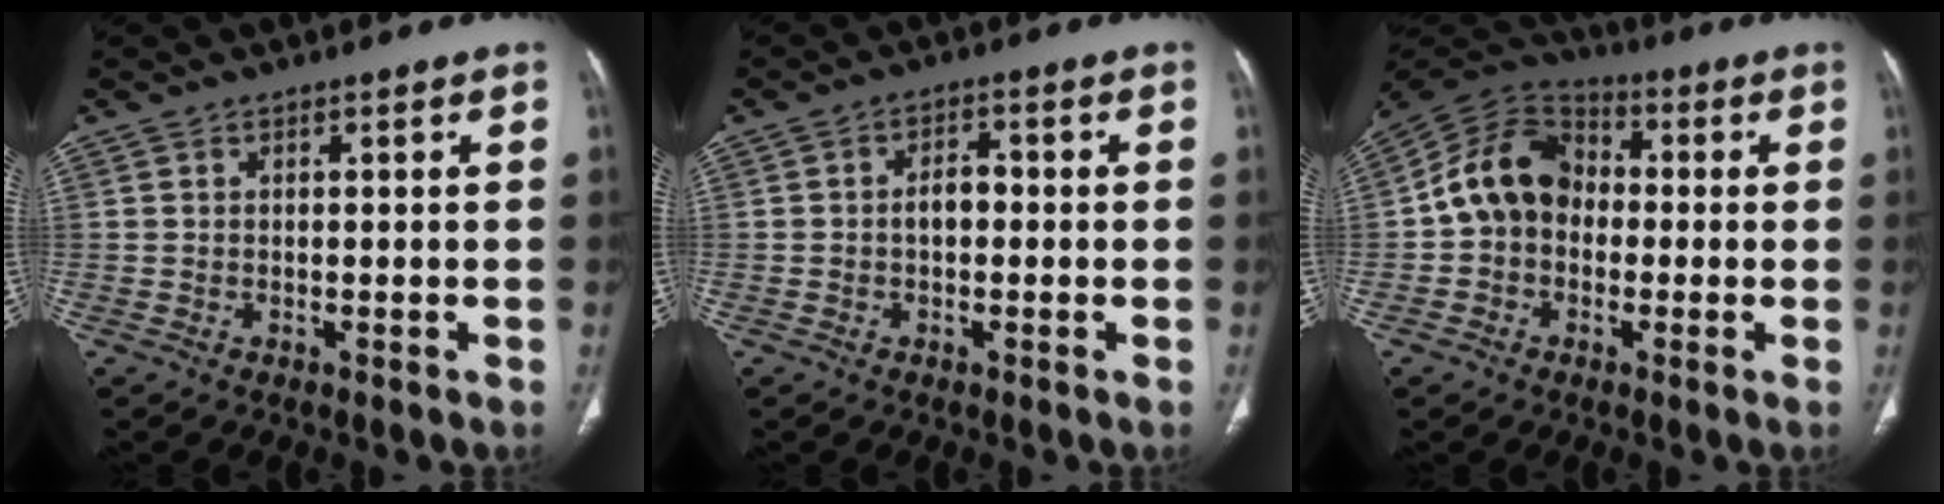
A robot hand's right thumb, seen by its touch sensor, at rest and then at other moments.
{"total": 1.8, "force": [-0.2, 1.2, 1.4], "torque": [-0.018, 0.007, -0.006]}
{"total": 12.5, "force": [-0.5, 10.1, 7.4], "torque": [-0.119, 0.038, -0.026]}